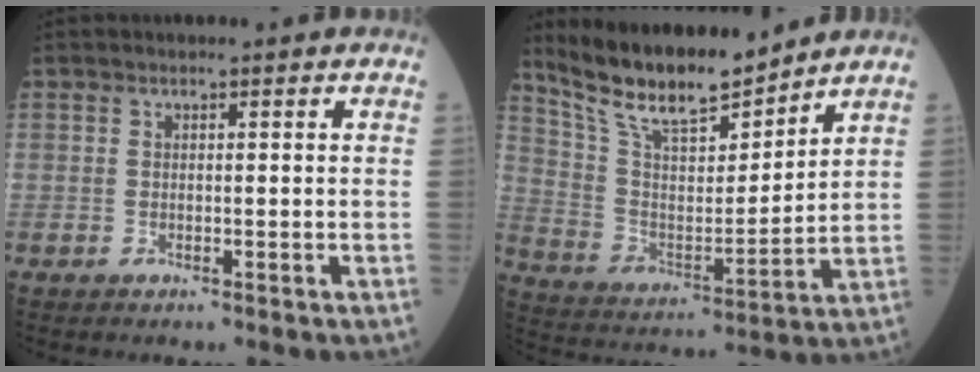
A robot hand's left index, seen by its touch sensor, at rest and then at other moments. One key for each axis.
{"total": 14.5, "fx": 12.9, "fy": 2.4, "fz": 6.1, "tx": -0.117, "ty": 0.000, "tz": 0.244}